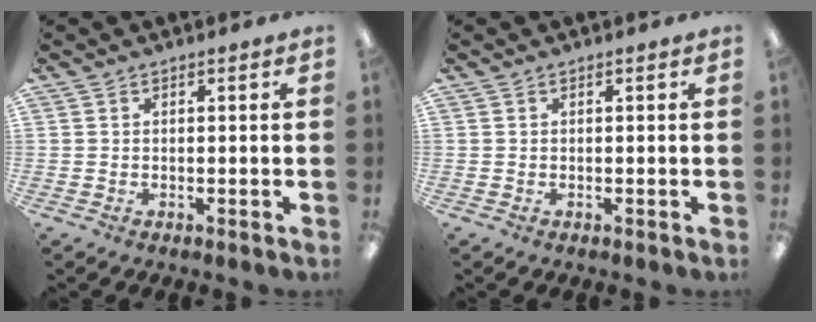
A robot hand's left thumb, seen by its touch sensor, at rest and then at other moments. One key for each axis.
{"total": 0.0}